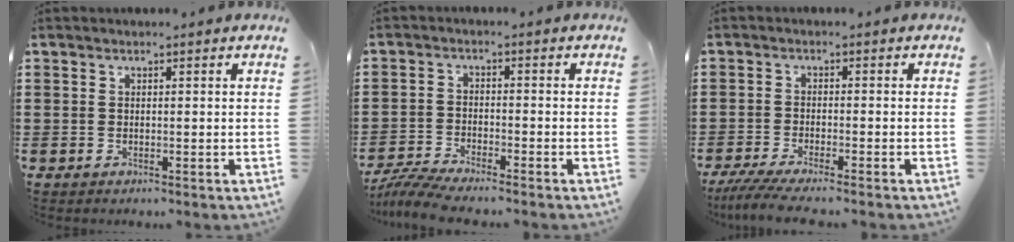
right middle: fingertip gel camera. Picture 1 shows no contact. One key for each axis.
{"total": 4.7, "fx": -4.5, "fy": 0.1, "fz": 1.6, "tx": -0.048, "ty": -0.013, "tz": -0.092}
{"total": 3.4, "fx": -3.0, "fy": 0.0, "fz": 1.7, "tx": -0.043, "ty": -0.011, "tz": -0.061}